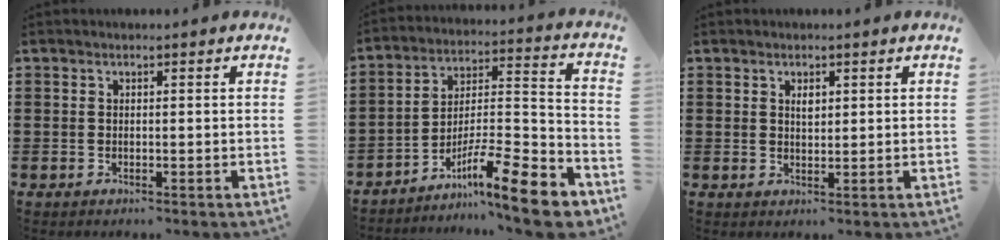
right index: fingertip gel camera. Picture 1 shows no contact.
{"total": 12.5, "force": [-9.4, 1.5, 8.1], "torque": [-0.112, 0.022, -0.174]}
{"total": 1.7, "force": [0.7, 0.8, 1.3], "torque": [-0.020, 0.002, 0.009]}